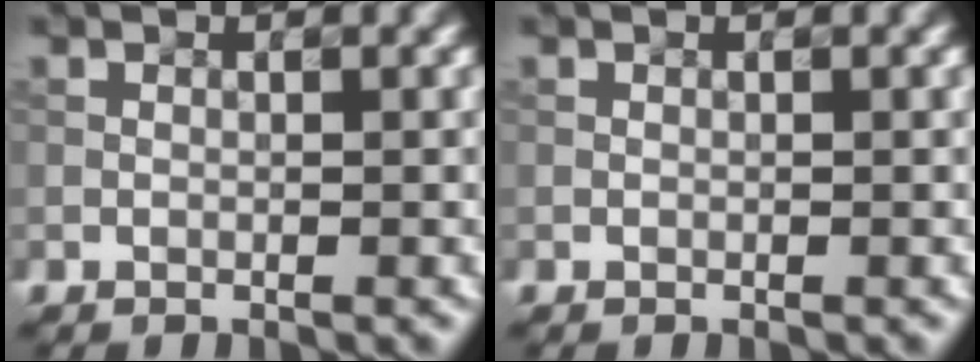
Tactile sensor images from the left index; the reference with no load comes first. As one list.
[{"total": 0.0}]